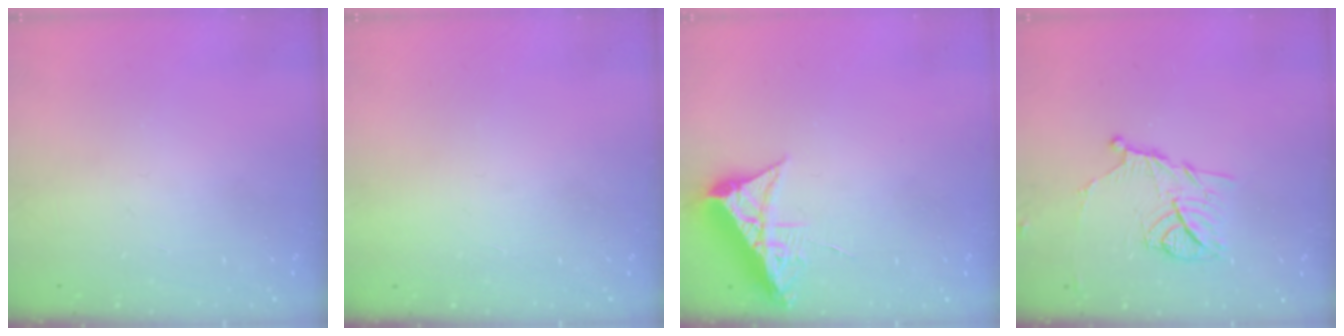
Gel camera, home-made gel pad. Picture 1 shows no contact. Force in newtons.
{"total": 1.5, "press": 1.5, "slide": 0.1}
{"total": 7.1, "press": 7.1, "slide": 0.8}
{"total": 11.4, "press": 11.3, "slide": 0.7}